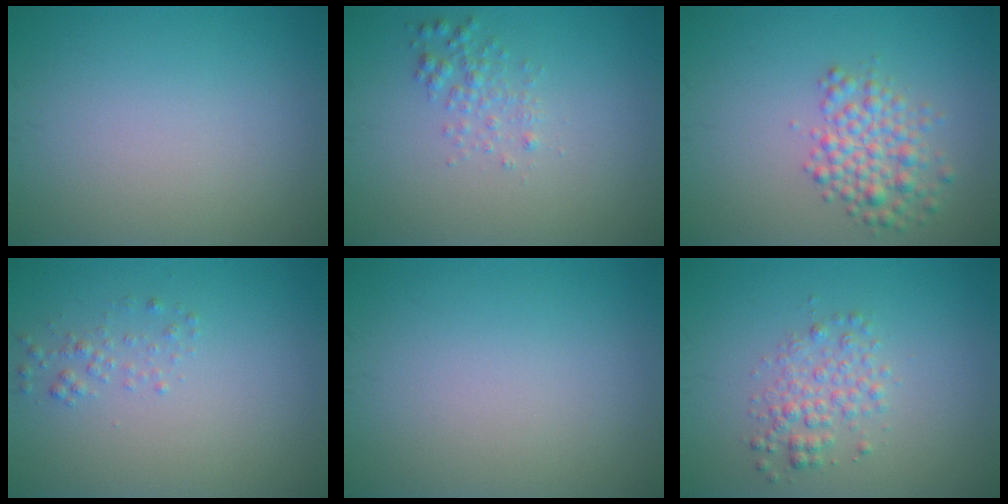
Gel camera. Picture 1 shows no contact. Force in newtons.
{"total": 1.5, "press": 1.5, "slide": 0.1}
{"total": 3.5, "press": 3.5, "slide": 0.1}
{"total": 1.2, "press": 1.2, "slide": 0.1}
{"total": 0.0}
{"total": 2.5, "press": 2.5, "slide": 0.1}